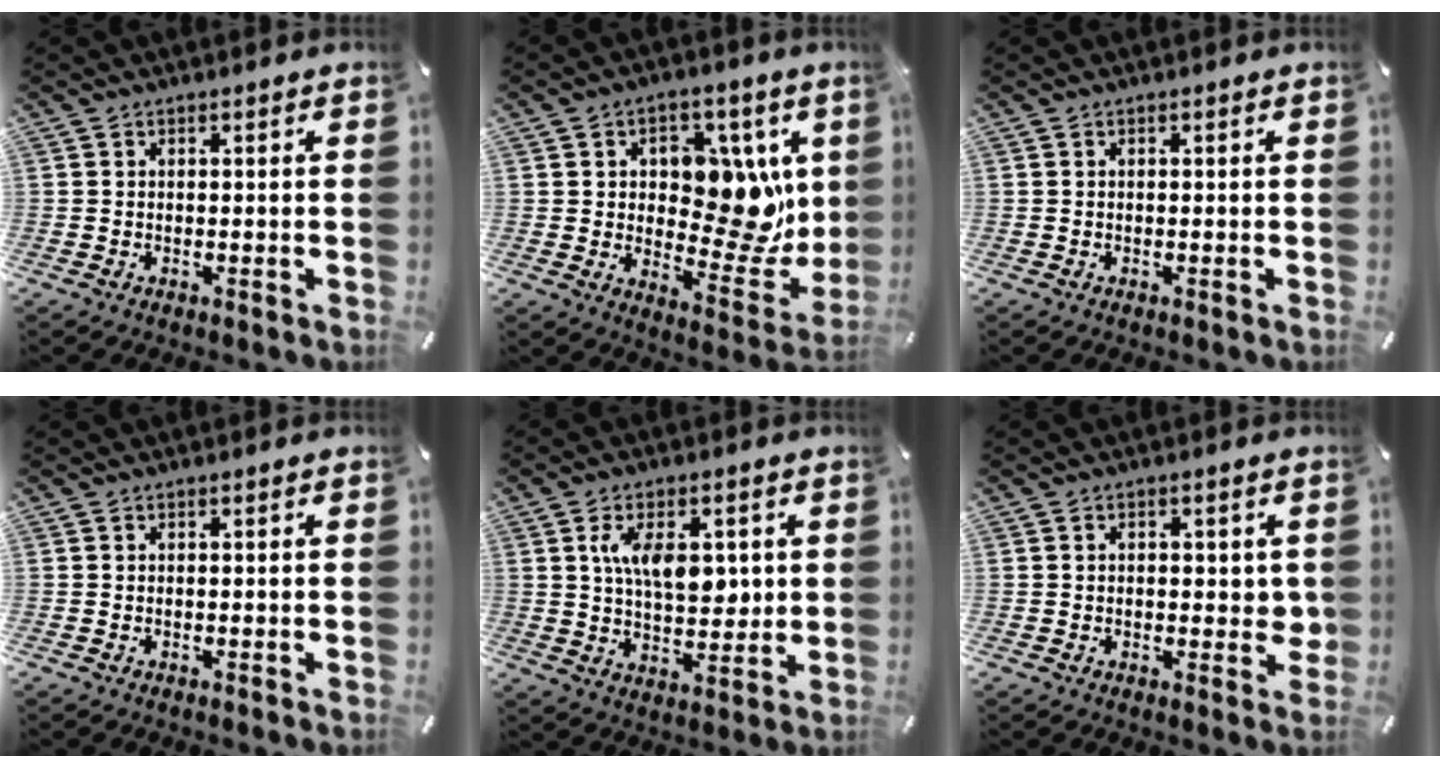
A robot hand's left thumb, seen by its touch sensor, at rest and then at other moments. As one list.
[{"total": 15.1, "force": [3.0, 10.2, 10.7], "torque": [-0.122, -0.022, 0.056]}, {"total": 0.0}, {"total": 0.0}, {"total": 11.0, "force": [2.6, 6.2, 8.7], "torque": [-0.147, -0.002, 0.043]}, {"total": 4.1, "force": [0.2, 2.4, 3.3], "torque": [-0.039, 0.000, -0.002]}]